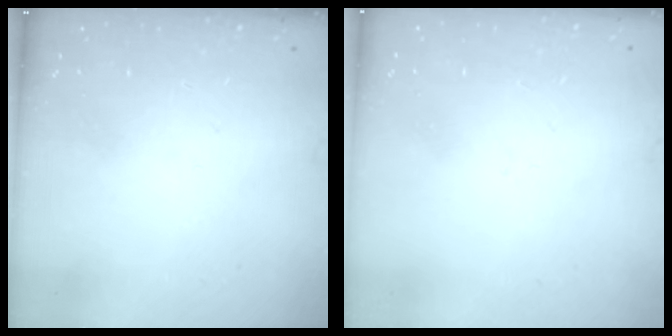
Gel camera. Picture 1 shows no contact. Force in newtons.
{"total": 0.0}